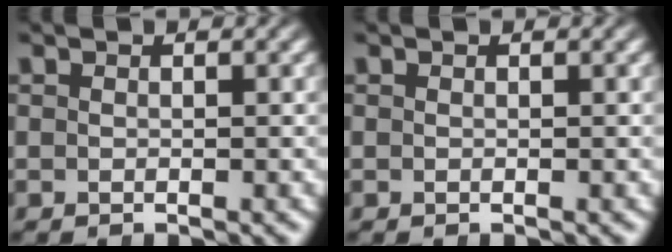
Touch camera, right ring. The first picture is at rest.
{"total": 0.0}